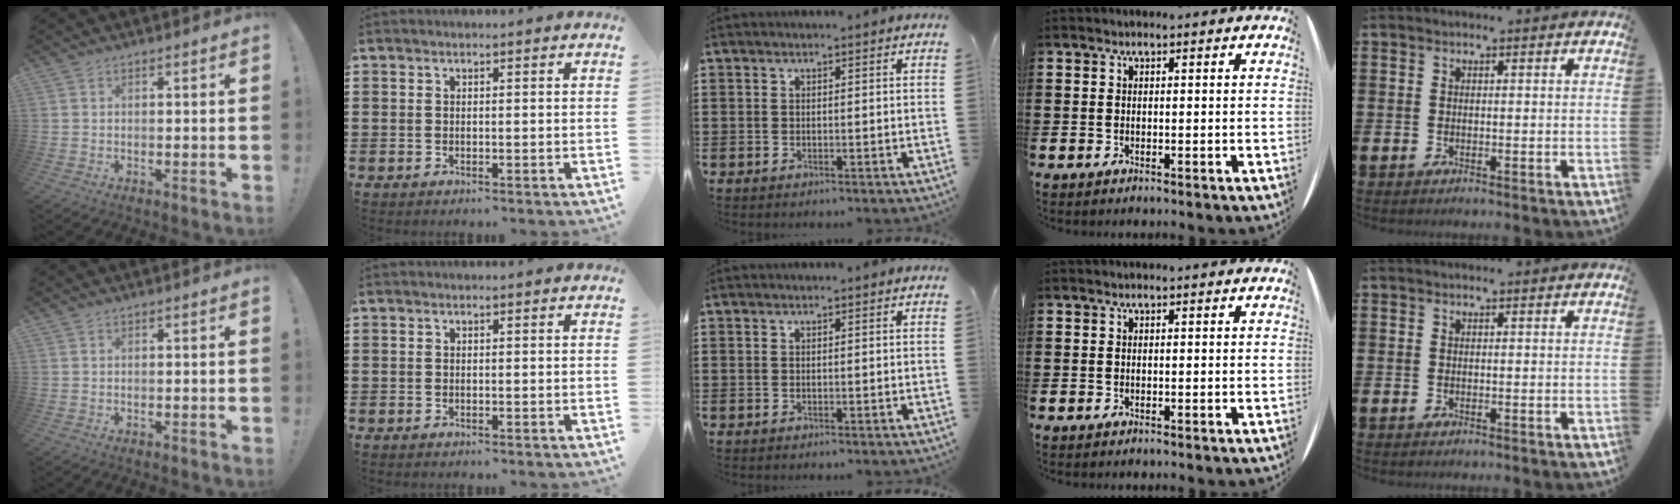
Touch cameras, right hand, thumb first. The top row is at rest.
{}